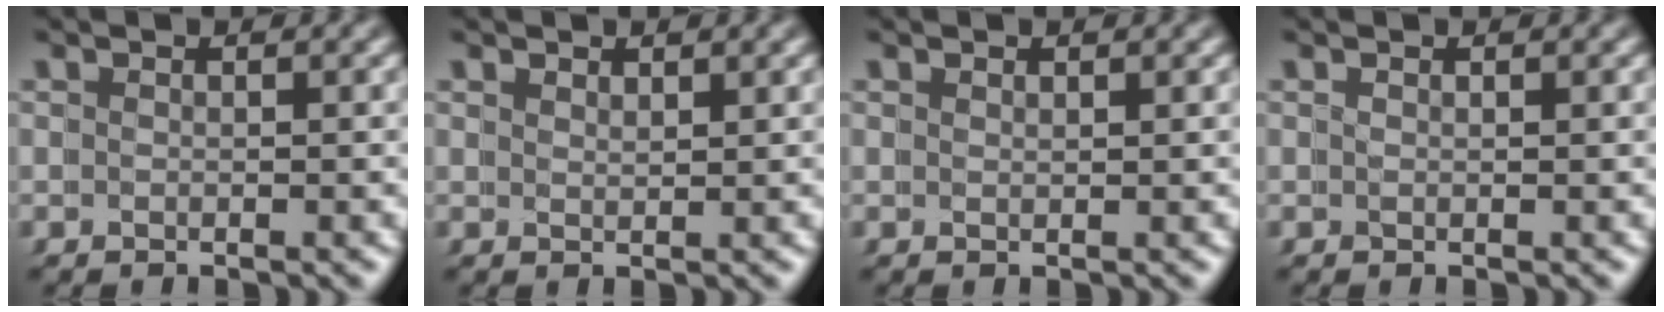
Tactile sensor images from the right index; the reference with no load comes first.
{"total": 1.4, "force": [1.2, -0.6, -0.2], "torque": [0.007, -0.005, 0.029]}
{"total": 0.6, "force": [0.5, -0.4, 0.0], "torque": [0.003, -0.004, 0.014]}
{"total": 1.3, "force": [0.2, -0.6, -1.1], "torque": [0.012, -0.003, 0.005]}